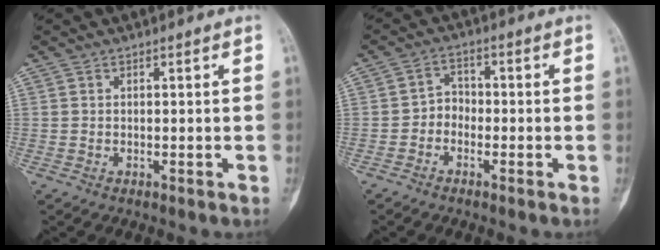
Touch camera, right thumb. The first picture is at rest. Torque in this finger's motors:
{"motor_torque": [-0.27, 0.40, 0.16, -0.30, 0.00]}